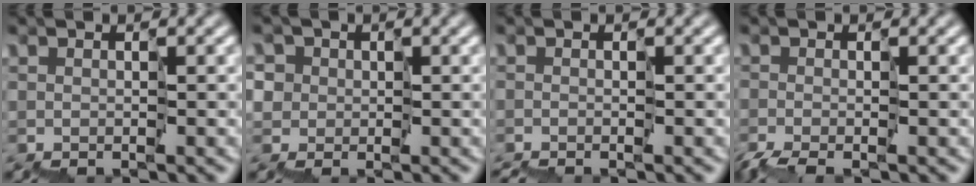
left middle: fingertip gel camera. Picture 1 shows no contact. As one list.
[{"total": 2.1, "force": [0.6, 2.0, -0.2], "torque": [0.009, 0.009, 0.005]}, {"total": 1.4, "force": [-1.3, 0.1, 0.5], "torque": [-0.004, -0.004, -0.030]}, {"total": 2.1, "force": [-1.6, 0.2, 1.3], "torque": [-0.022, -0.008, -0.035]}]